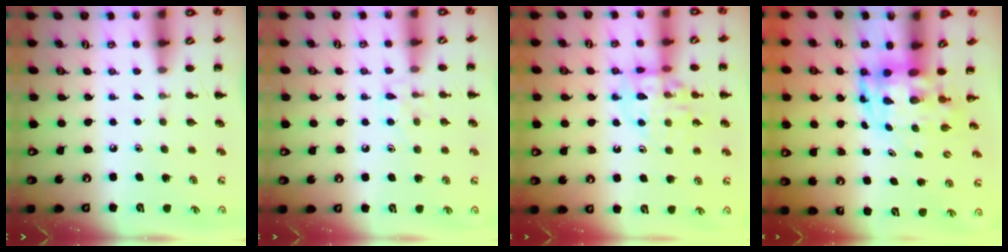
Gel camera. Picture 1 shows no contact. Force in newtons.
{"total": 6.5, "press": 6.3, "slide": 1.5}
{"total": 12.3, "press": 12.1, "slide": 1.7}
{"total": 4.5, "press": 4.3, "slide": 1.3}